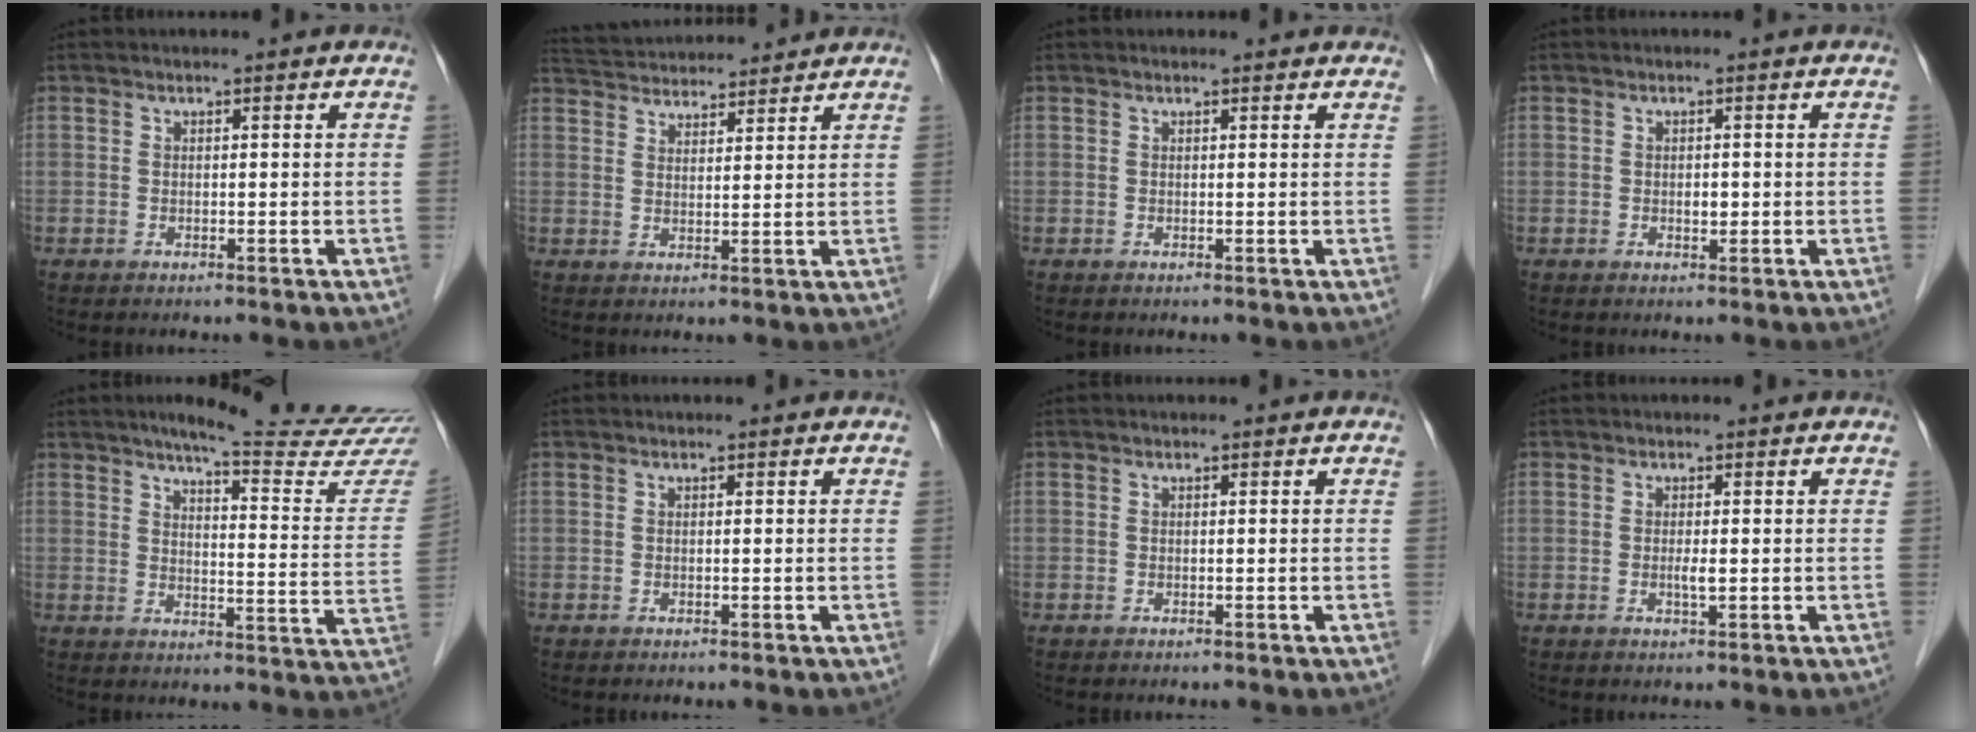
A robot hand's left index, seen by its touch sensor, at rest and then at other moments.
{"total": 11.2, "force": [10.8, 1.5, 2.6], "torque": [-0.053, 0.037, 0.169]}
{"total": 2.6, "force": [2.4, 0.6, 0.7], "torque": [-0.014, 0.013, 0.020]}
{"total": 1.1, "force": [-0.1, 0.7, 0.9], "torque": [-0.016, 0.000, 0.001]}
{"total": 19.0, "force": [17.4, -0.1, 7.6], "torque": [-0.099, -0.085, 0.204]}
{"total": 0.0}
{"total": 0.0}
{"total": 1.3, "force": [-0.1, 0.1, 1.2], "torque": [-0.025, -0.002, -0.001]}